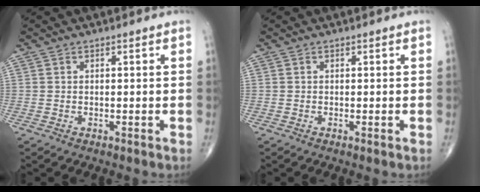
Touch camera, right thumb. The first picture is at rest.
{"total": 0.0}